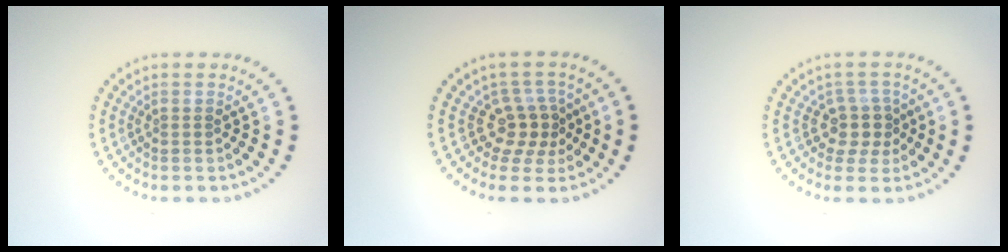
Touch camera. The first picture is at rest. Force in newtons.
{"total": 3.0, "press": 2.2, "slide": 2.1}
{"total": 2.5, "press": 2.0, "slide": 1.6}